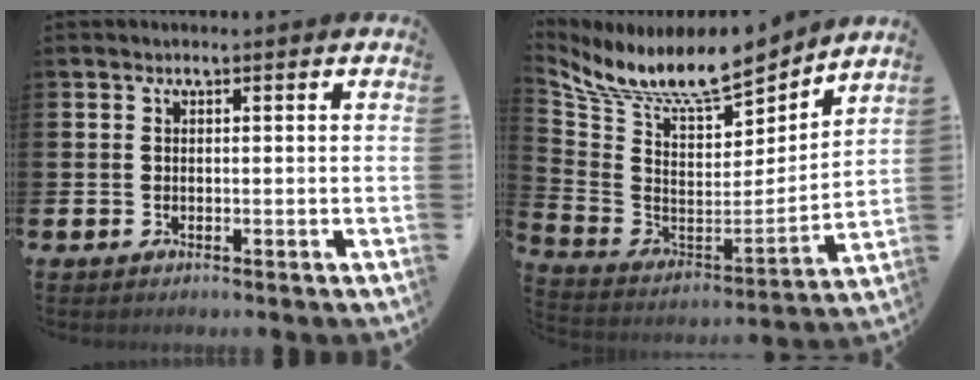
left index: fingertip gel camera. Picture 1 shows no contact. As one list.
[{"total": 9.6, "force": [8.7, 1.5, 3.8], "torque": [-0.119, -0.064, 0.150]}]